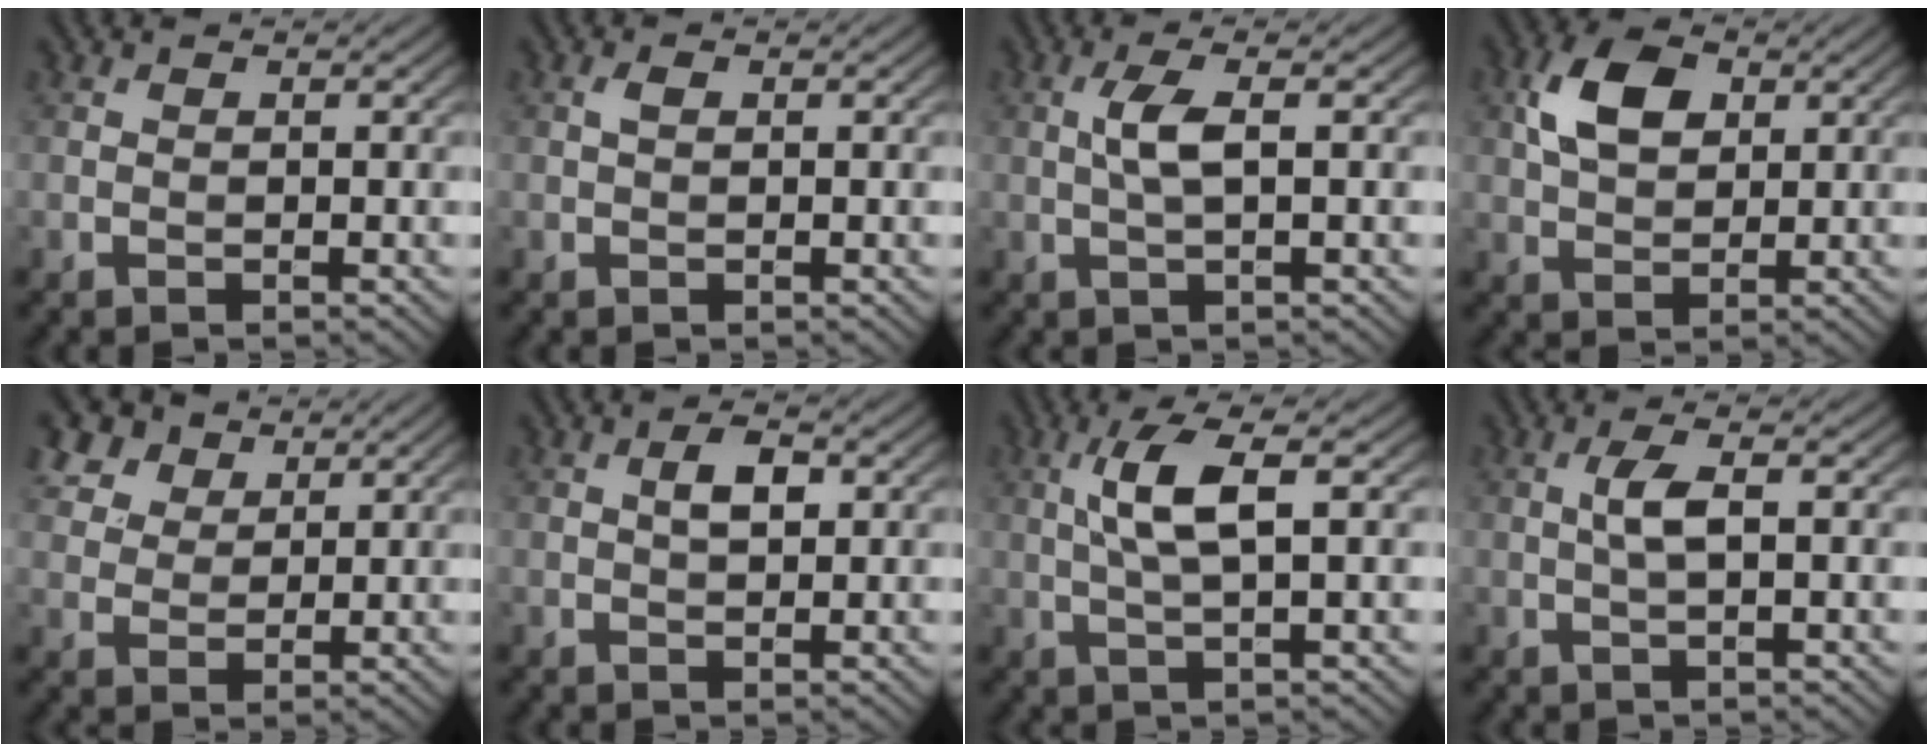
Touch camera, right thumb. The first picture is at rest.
{"total": 0.9, "force": [0.2, 0.4, 0.8], "torque": [-0.019, 0.003, 0.003]}
{"total": 3.6, "force": [0.4, 0.7, 3.5], "torque": [-0.074, 0.008, 0.006]}
{"total": 6.5, "force": [2.1, 4.2, 4.6], "torque": [-0.099, 0.009, 0.033]}
{"total": 6.7, "force": [4.5, 4.2, 2.8], "torque": [-0.090, -0.002, 0.093]}
{"total": 2.6, "force": [0.5, 1.2, 2.3], "torque": [-0.042, 0.003, 0.007]}
{"total": 5.5, "force": [1.2, 1.0, 5.3], "torque": [-0.113, 0.011, 0.025]}
{"total": 3.0, "force": [0.3, 0.6, 2.9], "torque": [-0.061, 0.008, 0.002]}